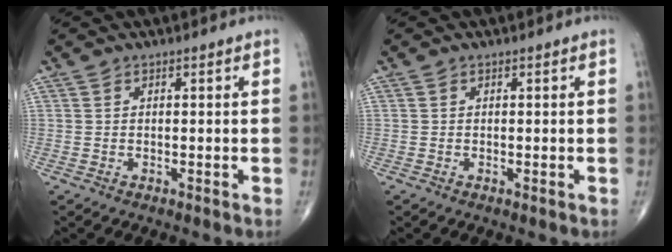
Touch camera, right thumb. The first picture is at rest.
{"total": 0.0}